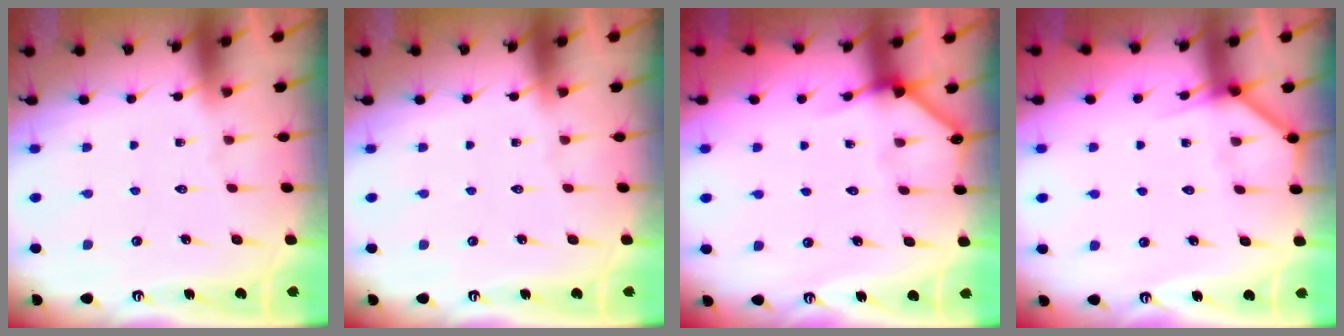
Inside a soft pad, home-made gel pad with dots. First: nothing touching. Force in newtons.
{"total": 0.0}
{"total": 4.8, "press": 4.8, "slide": 0.4}
{"total": 5.3, "press": 5.3, "slide": 0.5}